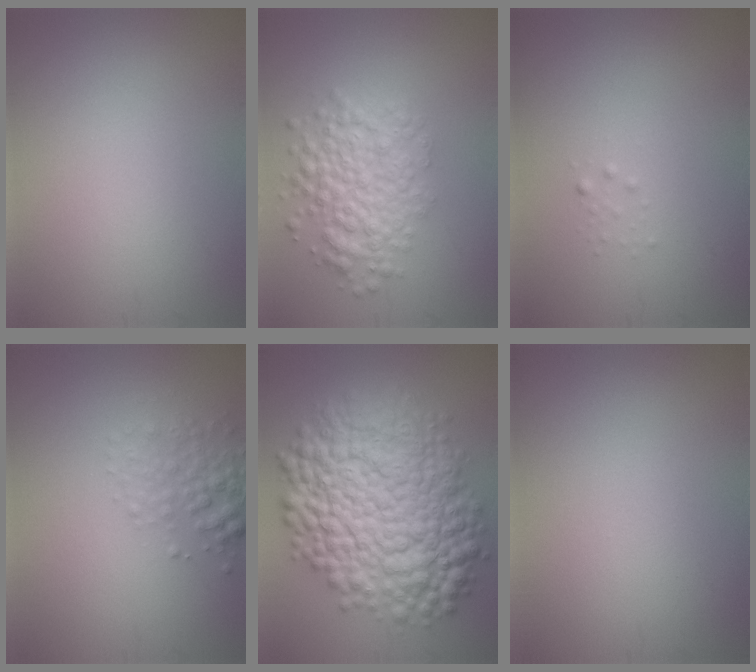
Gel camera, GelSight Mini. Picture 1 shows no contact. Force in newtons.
{"total": 5.1, "press": 5.1, "slide": 0.2}
{"total": 0.6, "press": 0.6, "slide": 0.0}
{"total": 2.5, "press": 2.5, "slide": 0.1}
{"total": 14.5, "press": 14.5, "slide": 0.3}
{"total": 0.0}